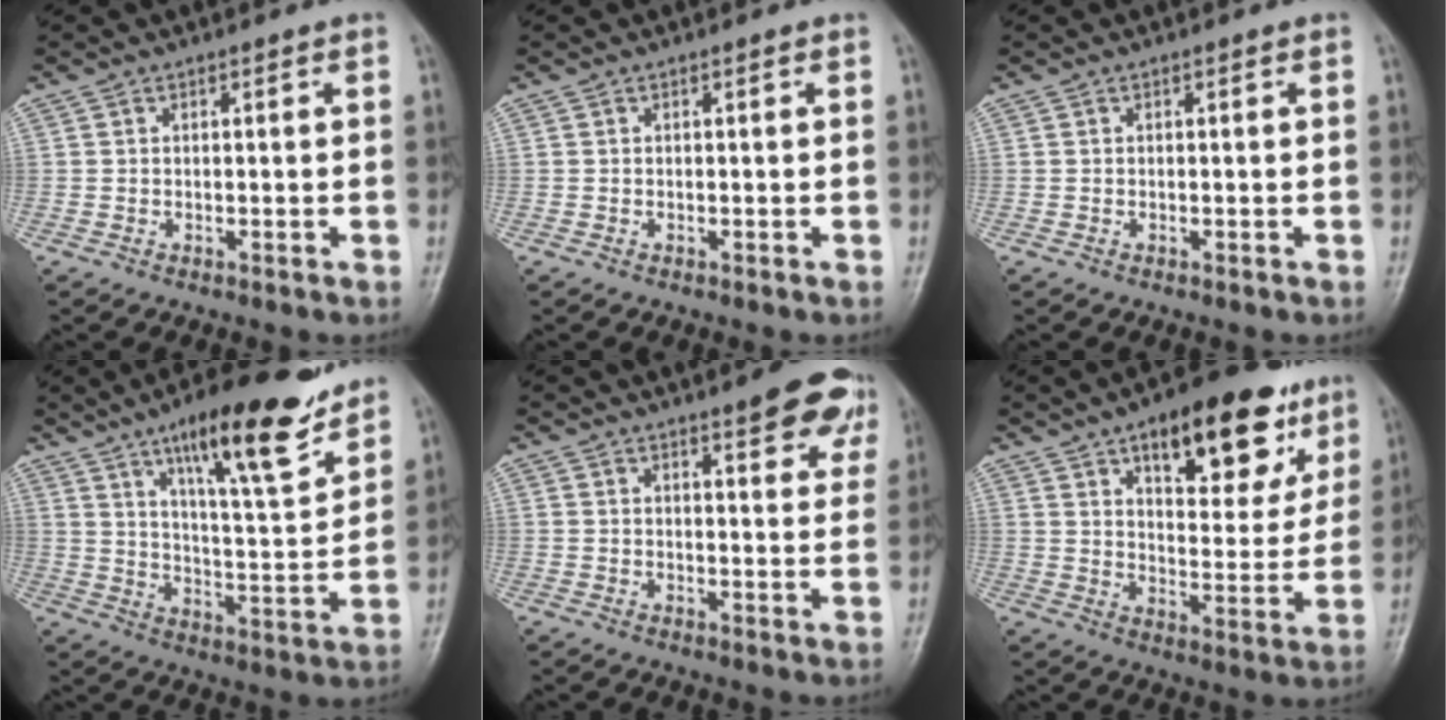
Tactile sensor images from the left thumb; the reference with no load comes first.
{"total": 0.0}
{"total": 0.0}
{"total": 18.0, "force": [12.1, 4.2, 12.7], "torque": [-0.168, -0.068, 0.195]}
{"total": 8.8, "force": [5.7, 2.8, 6.2], "torque": [-0.046, -0.023, 0.062]}
{"total": 20.3, "force": [11.3, 8.8, 14.4], "torque": [-0.152, -0.040, 0.166]}